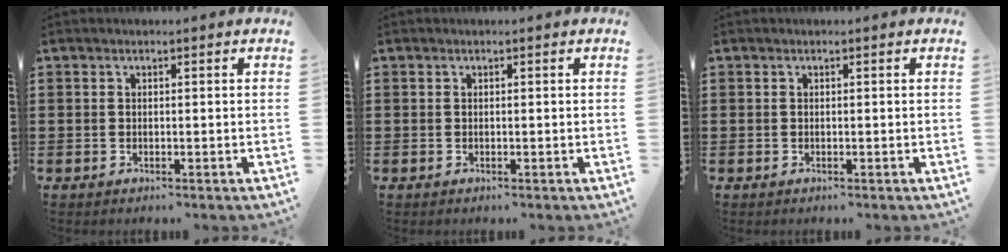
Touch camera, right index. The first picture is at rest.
{"total": 0.0}
{"total": 0.0}